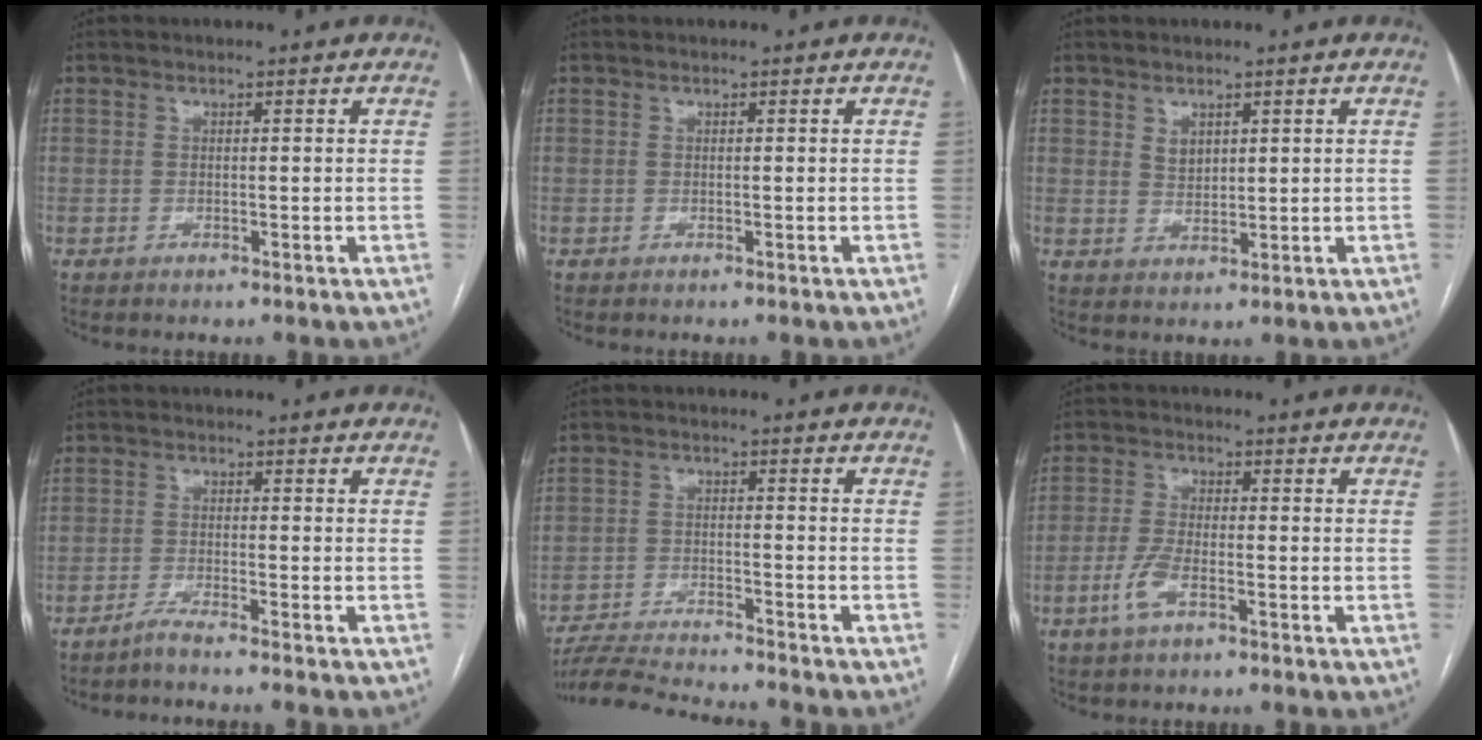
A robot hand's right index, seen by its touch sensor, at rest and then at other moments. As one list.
[{"total": 0.0}, {"total": 2.3, "force": [1.3, 1.5, 1.3], "torque": [-0.026, -0.003, 0.030]}, {"total": 2.9, "force": [-2.6, -0.9, 1.1], "torque": [-0.022, -0.002, -0.047]}, {"total": 10.7, "force": [-10.2, -0.4, 3.2], "torque": [-0.055, -0.009, -0.171]}, {"total": 4.9, "force": [-2.3, 1.6, 4.0], "torque": [-0.094, -0.003, -0.047]}]